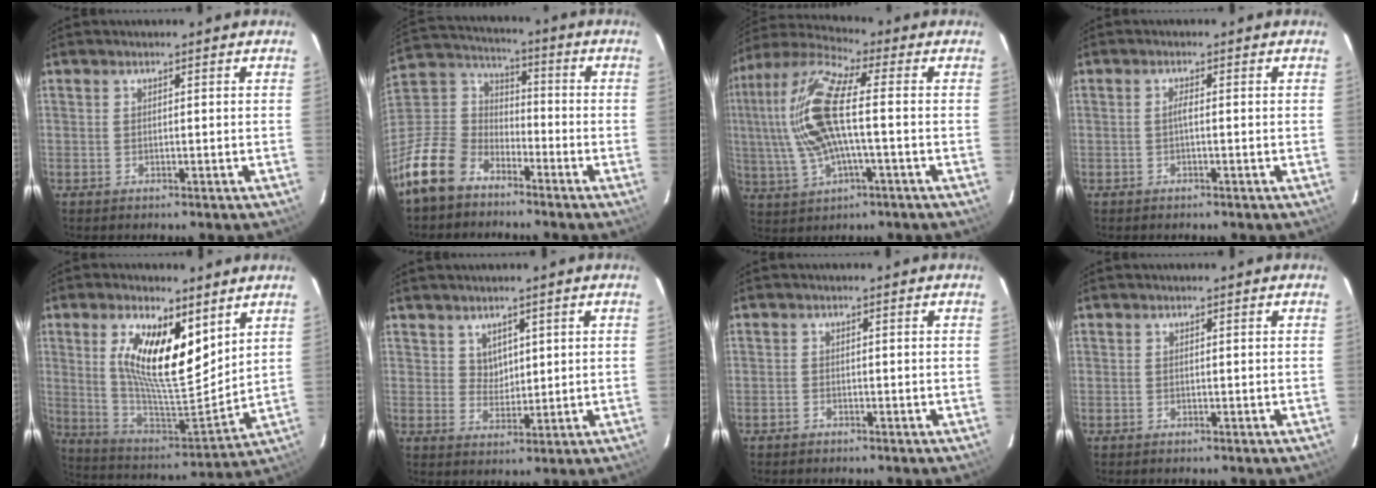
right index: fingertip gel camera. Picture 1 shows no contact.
{"total": 14.3, "force": [-9.6, 9.1, 5.4], "torque": [-0.147, 0.031, -0.182]}
{"total": 16.5, "force": [0.0, 5.5, 15.5], "torque": [-0.313, 0.010, -0.004]}
{"total": 1.1, "force": [-0.3, 0.0, 1.1], "torque": [-0.020, 0.004, -0.007]}
{"total": 17.5, "force": [7.3, 6.4, 14.5], "torque": [-0.266, -0.002, 0.138]}
{"total": 3.3, "force": [2.0, 2.6, 0.8], "torque": [-0.008, 0.002, 0.041]}
{"total": 0.9, "force": [-0.8, 0.5, 0.0], "torque": [-0.003, 0.005, -0.012]}
{"total": 0.0}